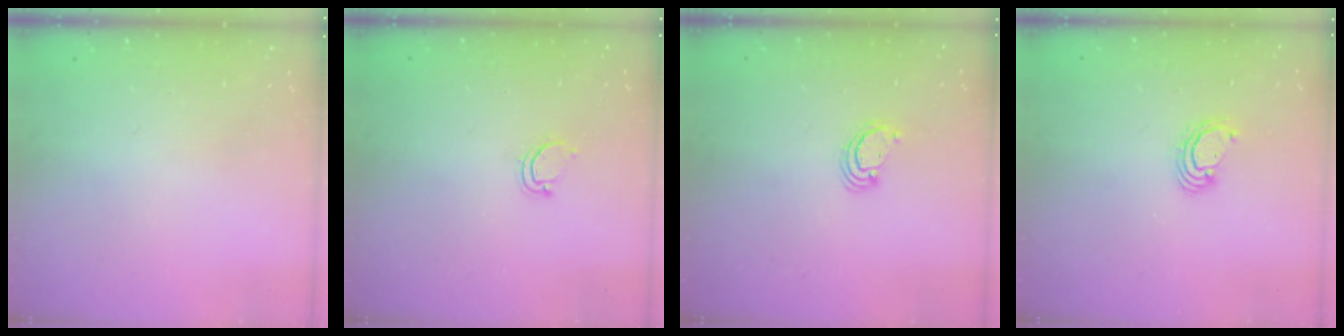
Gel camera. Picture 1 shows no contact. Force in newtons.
{"total": 3.1, "press": 3.1, "slide": 0.2}
{"total": 2.6, "press": 2.5, "slide": 0.2}
{"total": 3.8, "press": 3.8, "slide": 0.2}